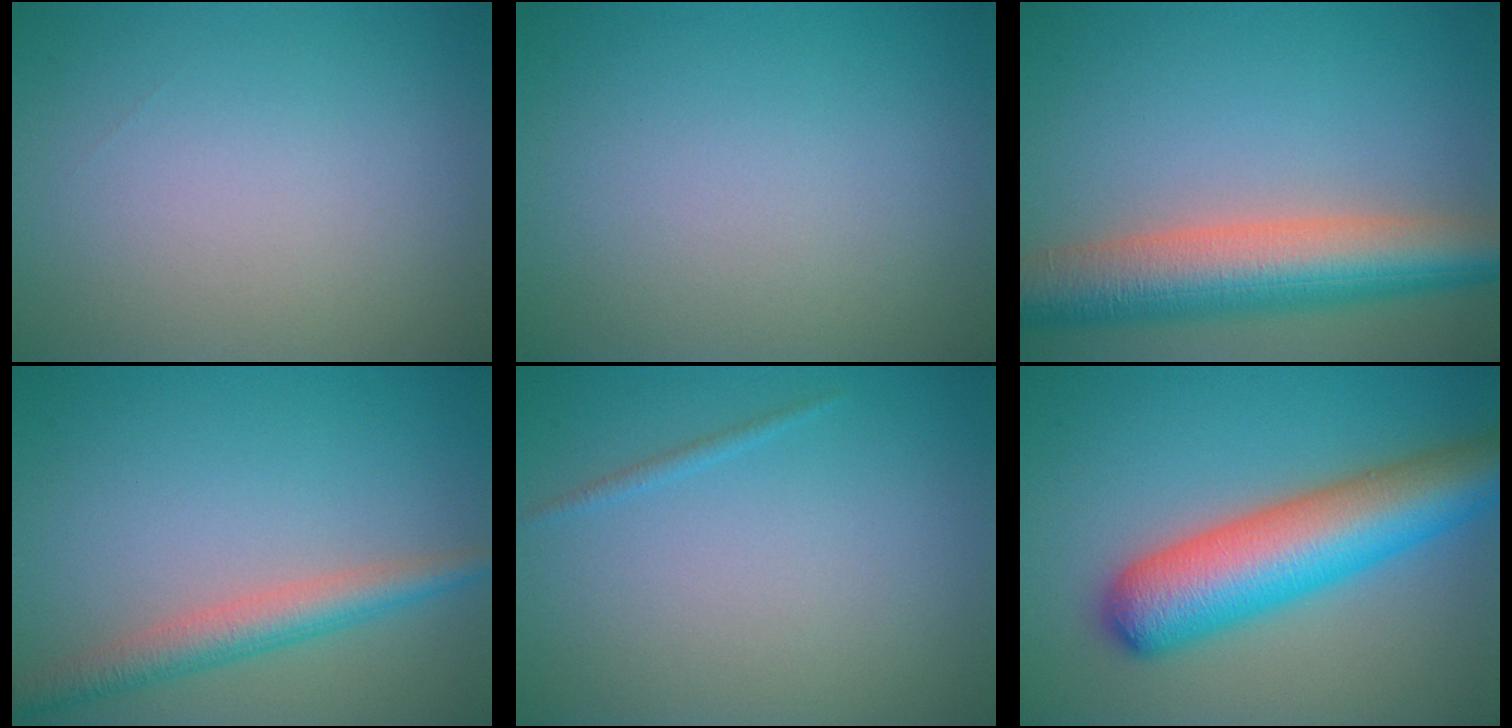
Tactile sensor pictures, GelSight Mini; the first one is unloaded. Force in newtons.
{"total": 0.0}
{"total": 9.3, "press": 9.3, "slide": 0.4}
{"total": 3.6, "press": 3.6, "slide": 0.1}
{"total": 0.7, "press": 0.6, "slide": 0.1}
{"total": 9.7, "press": 9.7, "slide": 0.3}